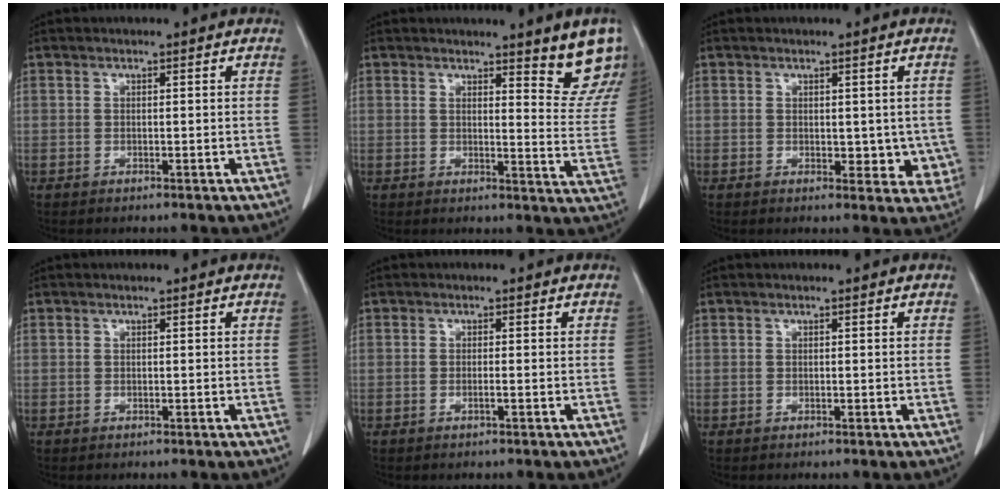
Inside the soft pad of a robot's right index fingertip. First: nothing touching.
{"total": 8.1, "force": [6.3, 1.1, 5.0], "torque": [-0.042, -0.035, 0.058]}
{"total": 4.5, "force": [0.0, 2.9, 3.4], "torque": [-0.015, -0.003, 0.007]}
{"total": 0.0}
{"total": 0.7, "force": [-0.2, -0.1, 0.7], "torque": [-0.012, 0.002, -0.002]}
{"total": 0.0}